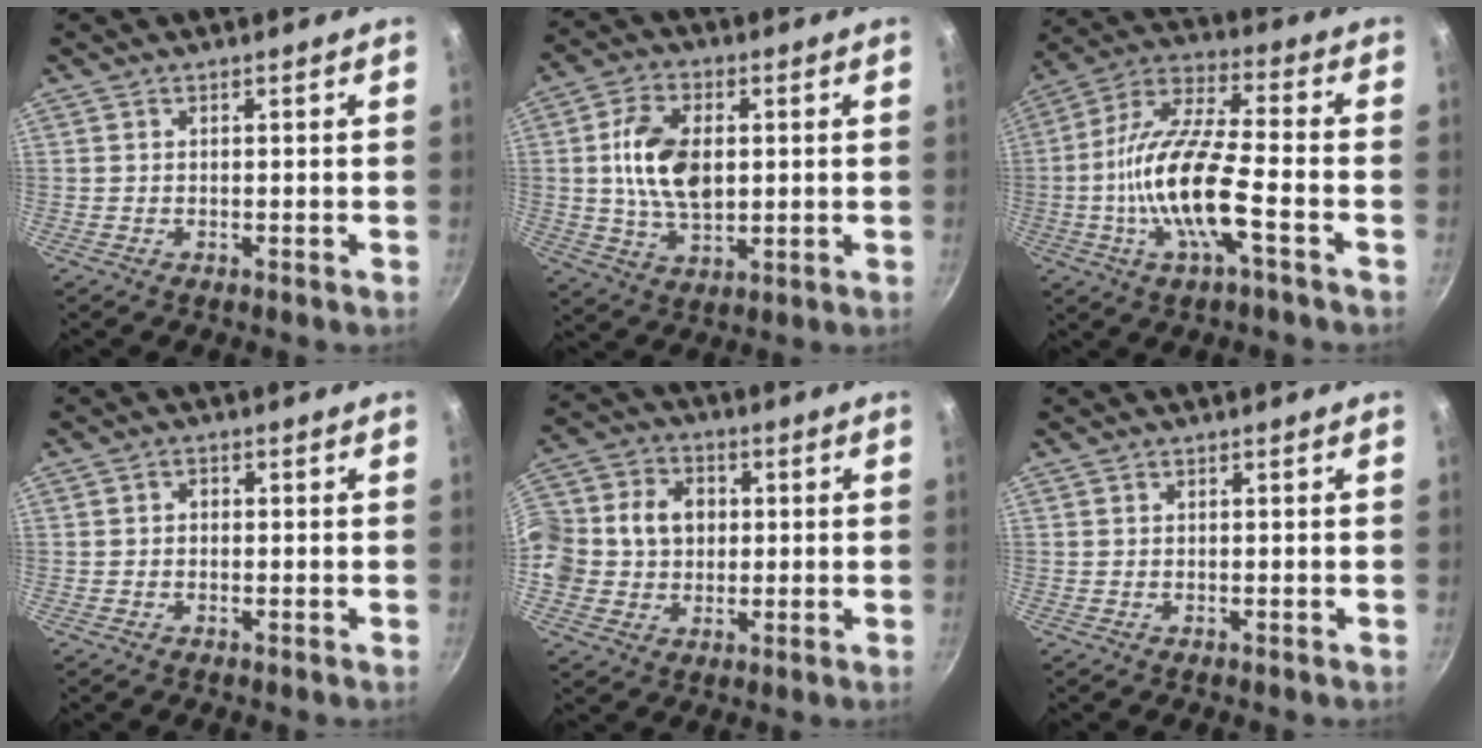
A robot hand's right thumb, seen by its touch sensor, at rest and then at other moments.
{"total": 12.1, "force": [1.3, 7.5, 9.5], "torque": [-0.157, 0.001, 0.021]}
{"total": 16.2, "force": [-4.4, 4.9, 14.8], "torque": [-0.287, 0.036, -0.097]}
{"total": 1.4, "force": [-0.2, 1.2, 0.7], "torque": [-0.010, 0.007, -0.007]}
{"total": 15.8, "force": [1.0, 13.7, 7.8], "torque": [-0.153, 0.031, 0.008]}
{"total": 0.0}